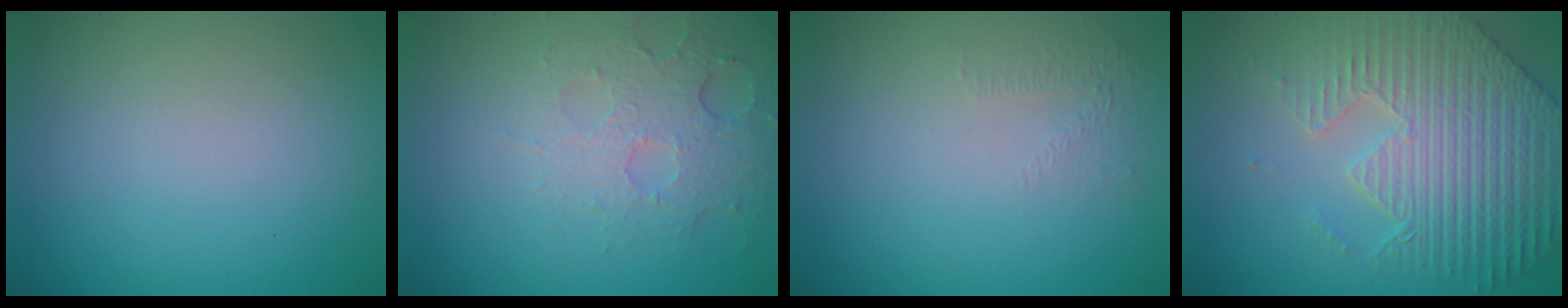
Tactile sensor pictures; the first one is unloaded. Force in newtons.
{"total": 4.7, "press": 3.1, "slide": 3.5}
{"total": 0.9, "press": 0.4, "slide": 0.8}
{"total": 7.1, "press": 5.9, "slide": 4.0}